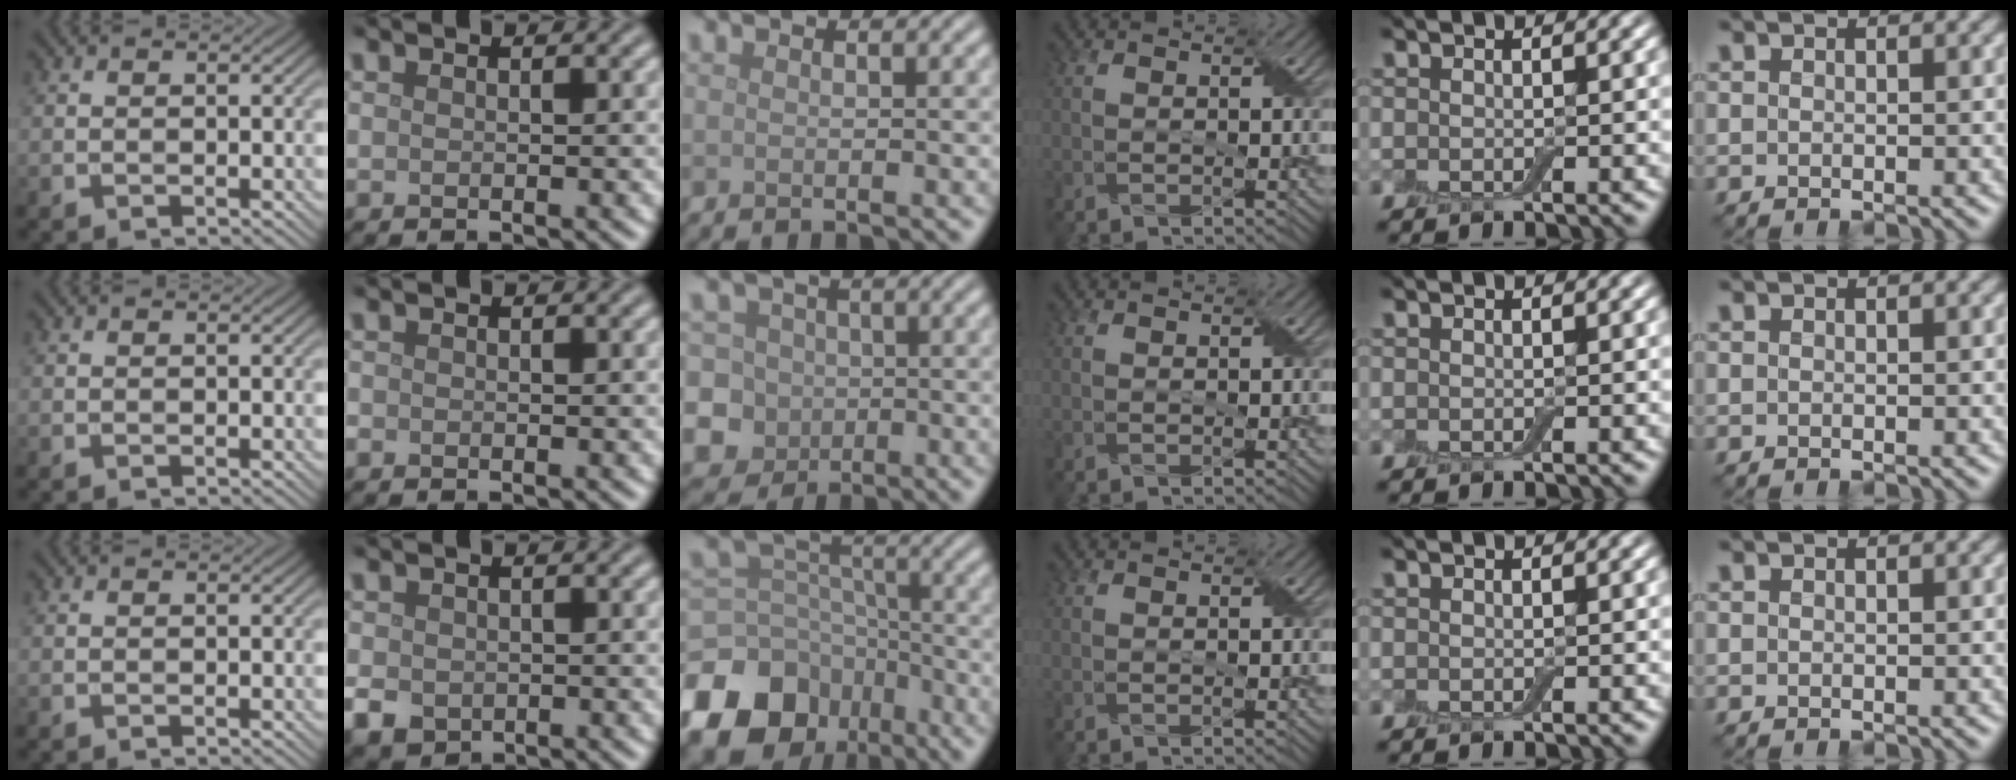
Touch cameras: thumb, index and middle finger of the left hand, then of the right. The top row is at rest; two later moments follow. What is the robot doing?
{"motion": "fold", "object": "aluminum foil"}